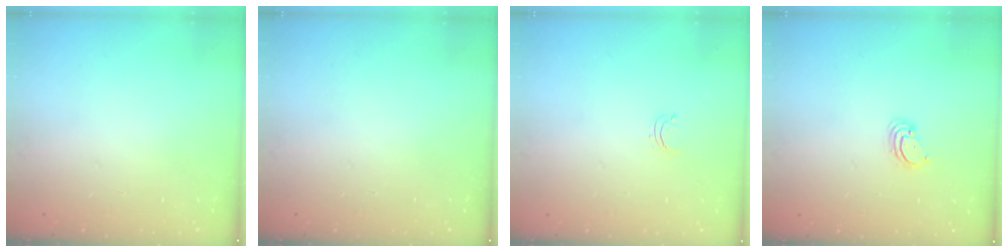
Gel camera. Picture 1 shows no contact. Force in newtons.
{"total": 0.0}
{"total": 2.8, "press": 2.8, "slide": 0.2}
{"total": 2.9, "press": 2.9, "slide": 0.3}